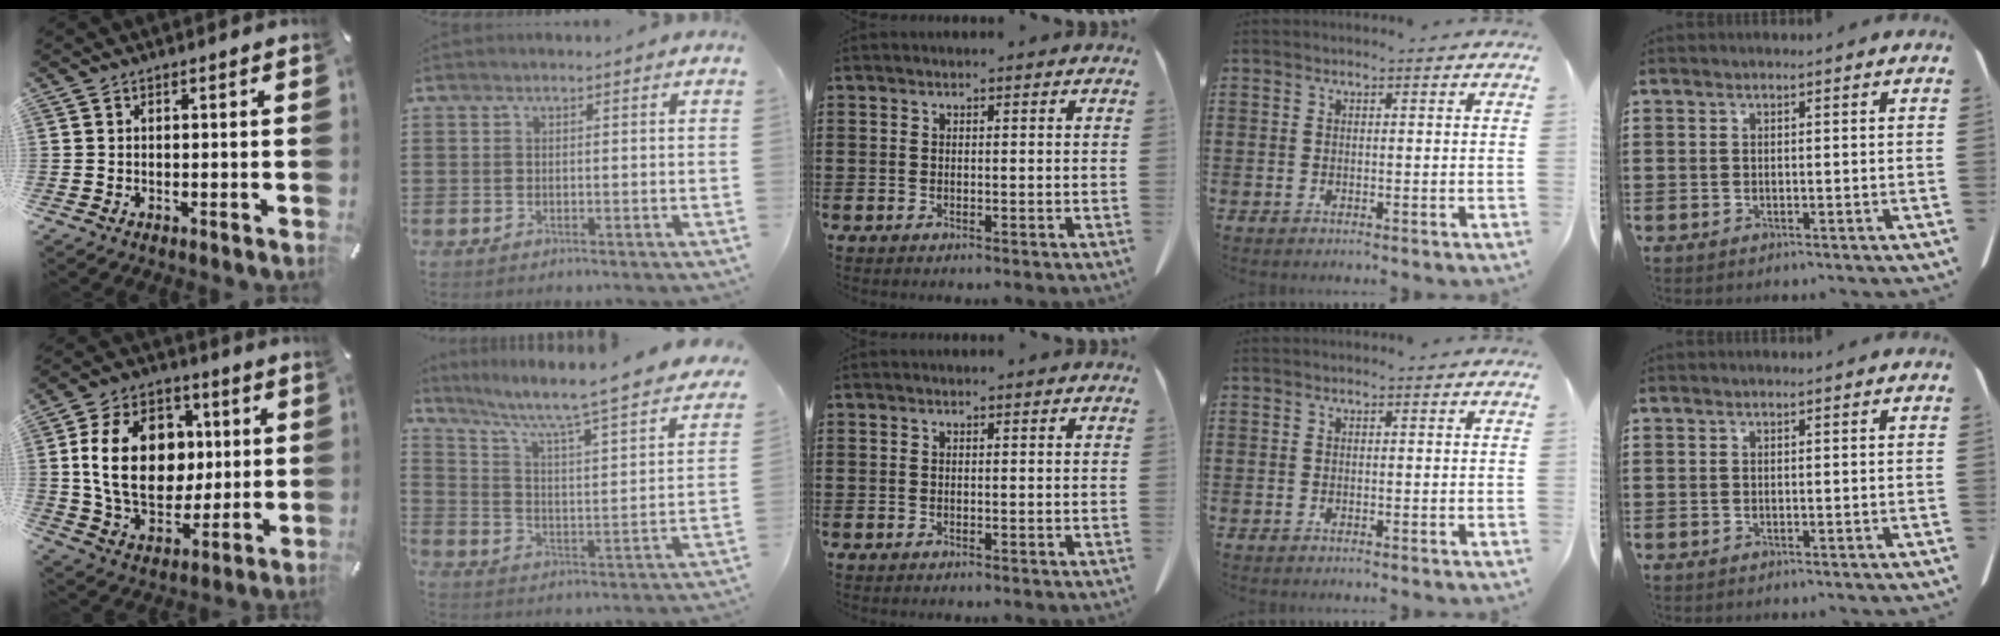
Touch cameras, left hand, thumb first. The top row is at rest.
{"thumb": {"total": 19.3, "force": [2.5, 14.5, 12.4], "torque": [-0.228, 0.006, 0.046]}, "index": {"total": 5.4, "force": [4.2, -0.1, 3.5], "torque": [-0.089, -0.049, 0.057]}}